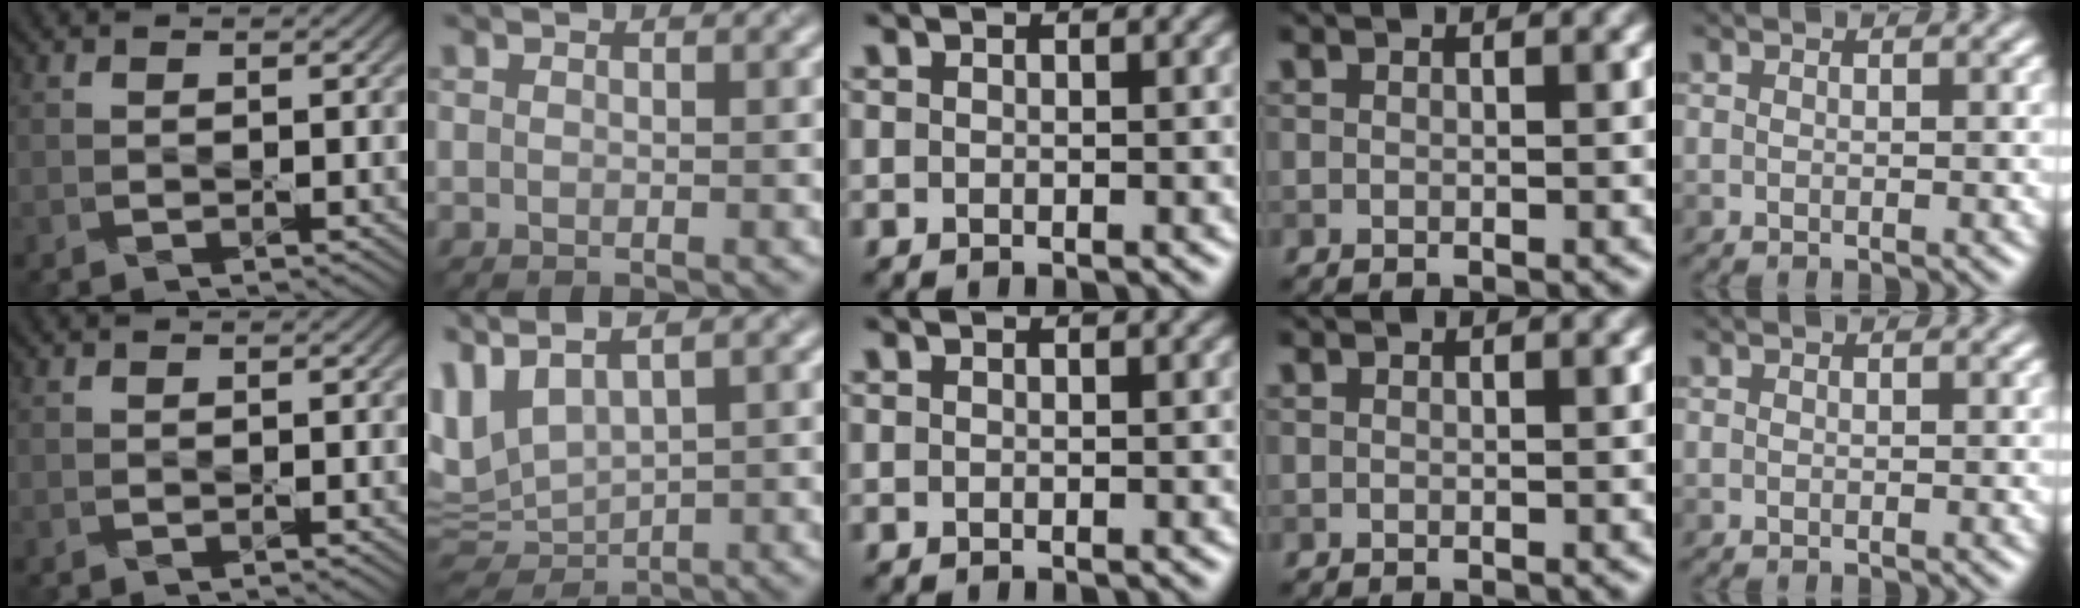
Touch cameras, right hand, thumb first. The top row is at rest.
{"index": {"total": 5.1, "force": [2.5, 1.9, 4.0], "torque": [-0.104, 0.003, 0.055]}}